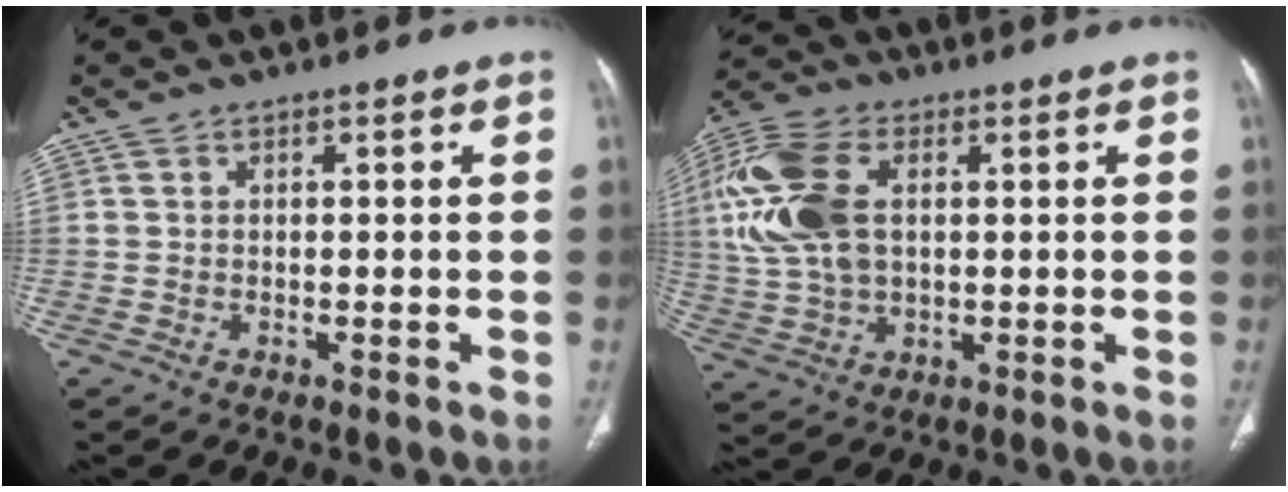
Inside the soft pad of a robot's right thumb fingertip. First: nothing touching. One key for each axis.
{"total": 17.5, "fx": 3.5, "fy": 10.6, "fz": 13.5, "tx": -0.313, "ty": 0.007, "tz": 0.067}